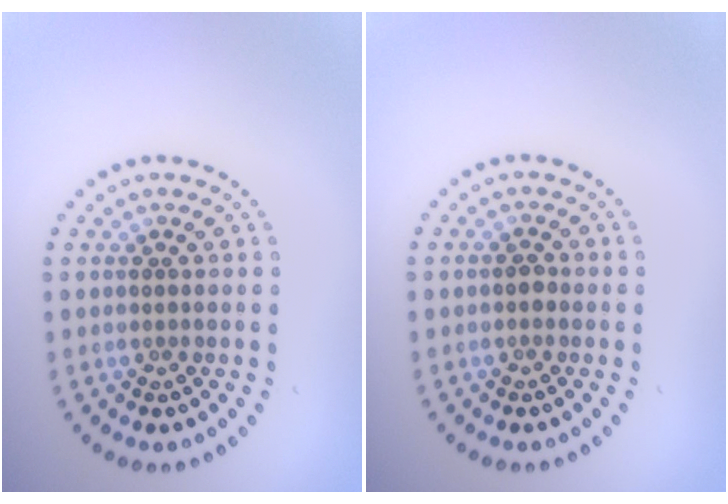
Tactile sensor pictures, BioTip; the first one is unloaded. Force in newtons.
{"total": 0.9, "press": 0.9, "slide": 0.1}